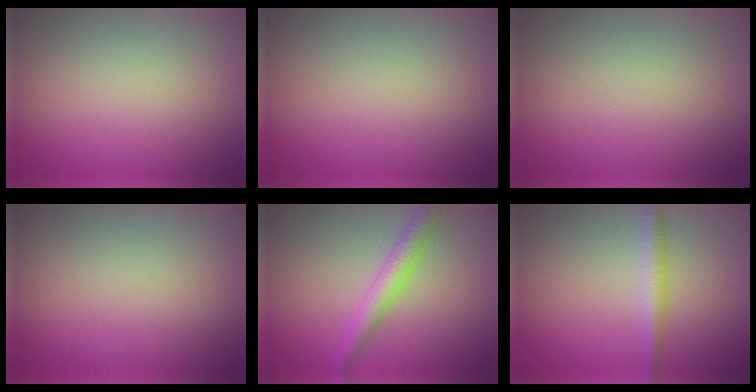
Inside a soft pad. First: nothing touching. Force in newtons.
{"total": 0.0}
{"total": 0.0}
{"total": 0.0}
{"total": 2.9, "press": 2.9, "slide": 0.0}
{"total": 2.2, "press": 2.2, "slide": 0.0}